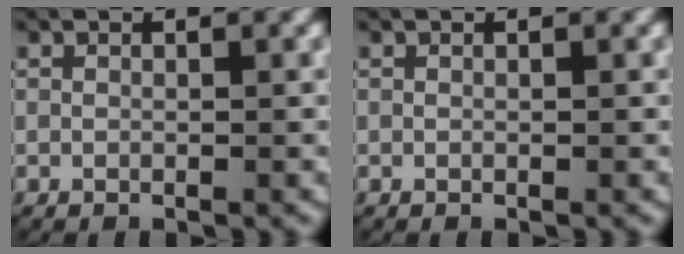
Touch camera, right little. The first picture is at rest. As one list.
[{"total": 0.0}]